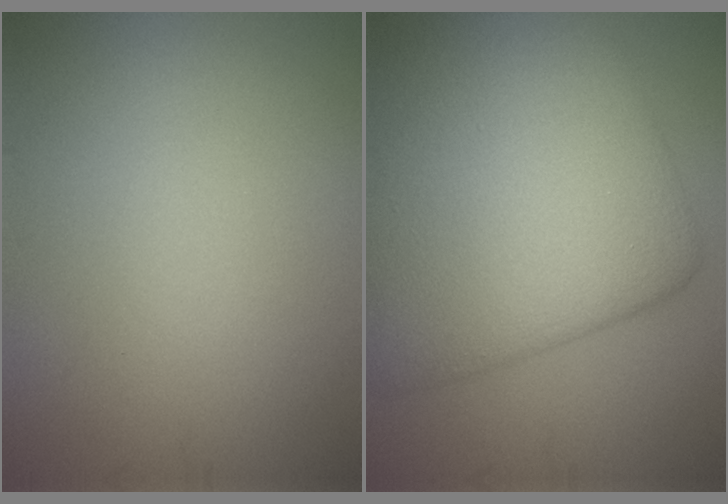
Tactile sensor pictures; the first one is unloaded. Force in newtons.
{"total": 12.3, "press": 12.3, "slide": 0.3}